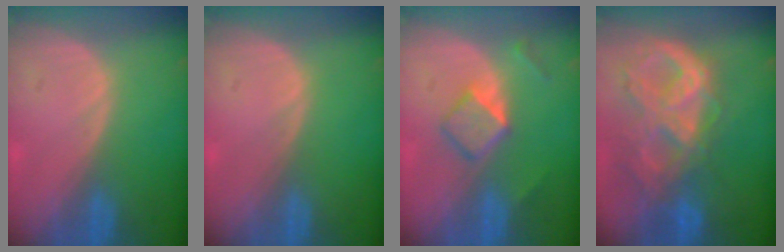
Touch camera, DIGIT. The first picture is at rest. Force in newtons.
{"total": 0.0}
{"total": 5.3, "press": 4.6, "slide": 2.7}
{"total": 10.5, "press": 8.9, "slide": 5.7}